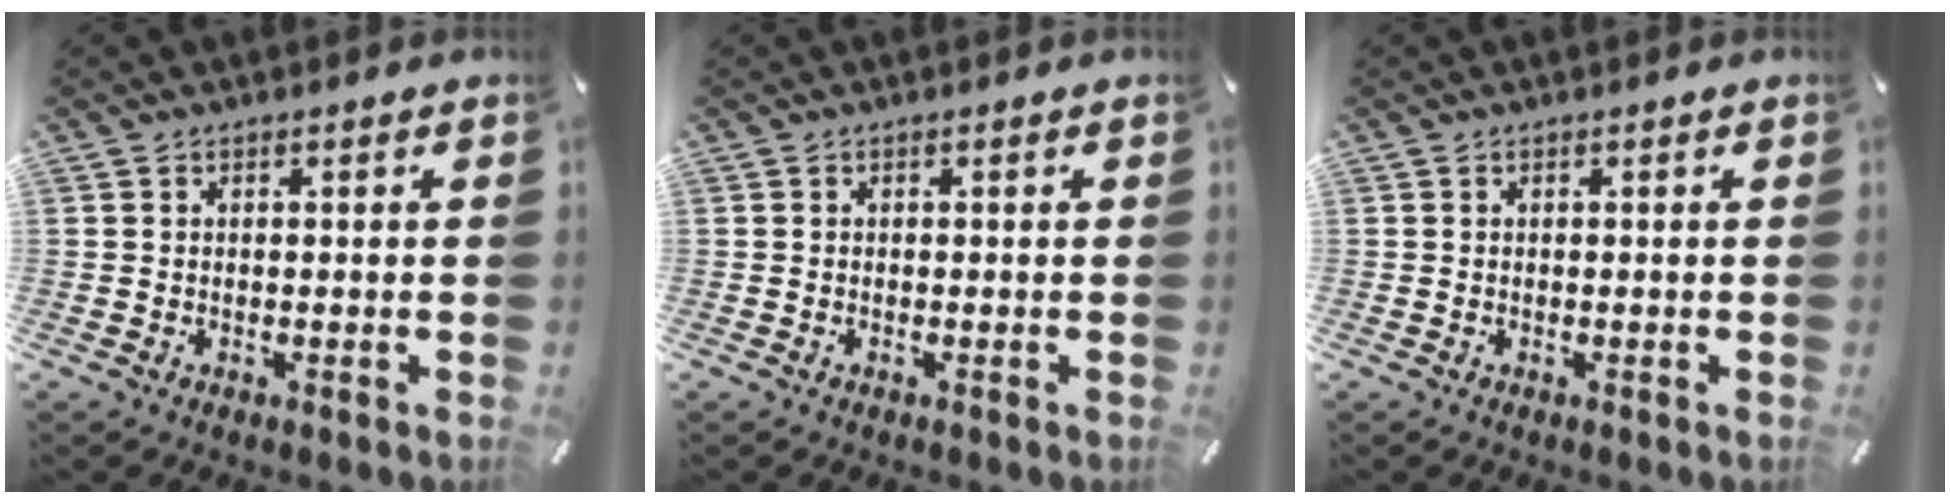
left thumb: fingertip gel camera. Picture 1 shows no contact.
{"total": 0.0}
{"total": 0.0}